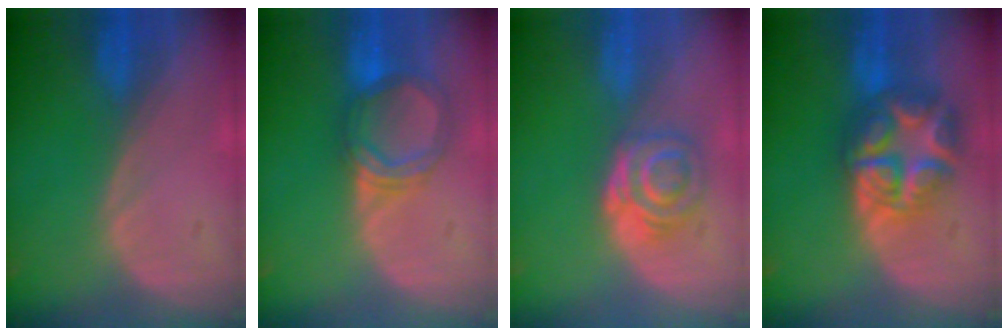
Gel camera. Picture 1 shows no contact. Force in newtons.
{"total": 5.4, "press": 5.3, "slide": 0.9}
{"total": 6.3, "press": 5.2, "slide": 3.5}
{"total": 9.0, "press": 9.0, "slide": 0.4}